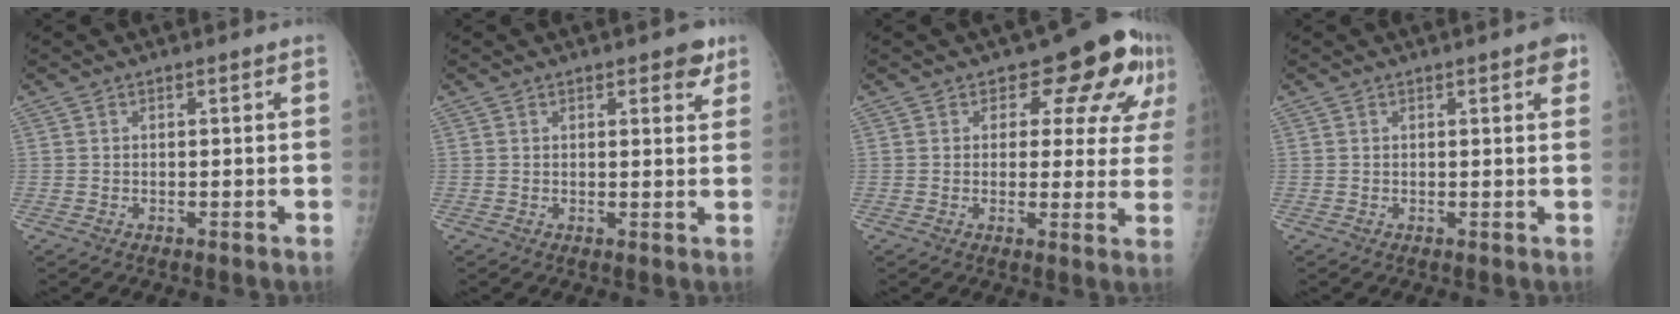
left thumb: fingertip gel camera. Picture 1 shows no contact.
{"total": 3.5, "force": [2.2, 1.6, 2.3], "torque": [-0.009, -0.008, 0.022]}
{"total": 11.4, "force": [6.0, 6.5, 7.3], "torque": [-0.039, -0.025, 0.063]}
{"total": 3.0, "force": [1.5, 0.9, 2.4], "torque": [-0.021, -0.002, 0.014]}